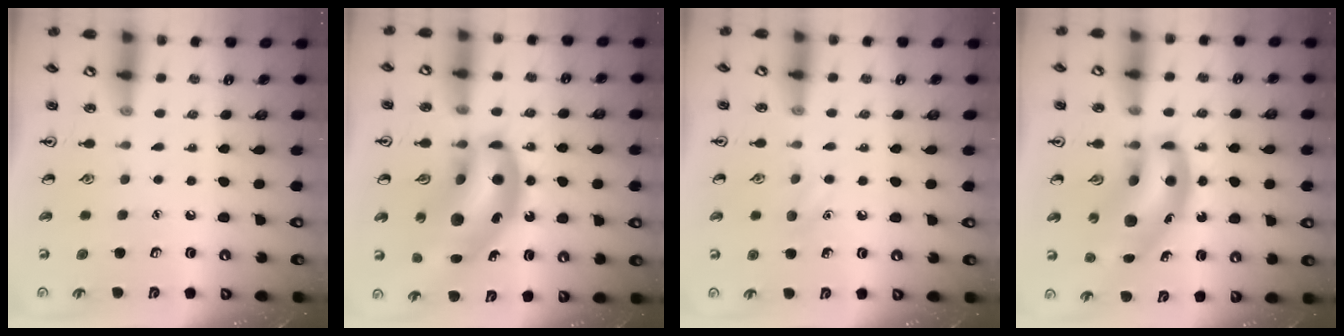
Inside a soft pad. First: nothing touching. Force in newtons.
{"total": 19.1, "press": 18.3, "slide": 5.6}
{"total": 5.2, "press": 5.0, "slide": 1.6}
{"total": 13.7, "press": 13.1, "slide": 4.0}